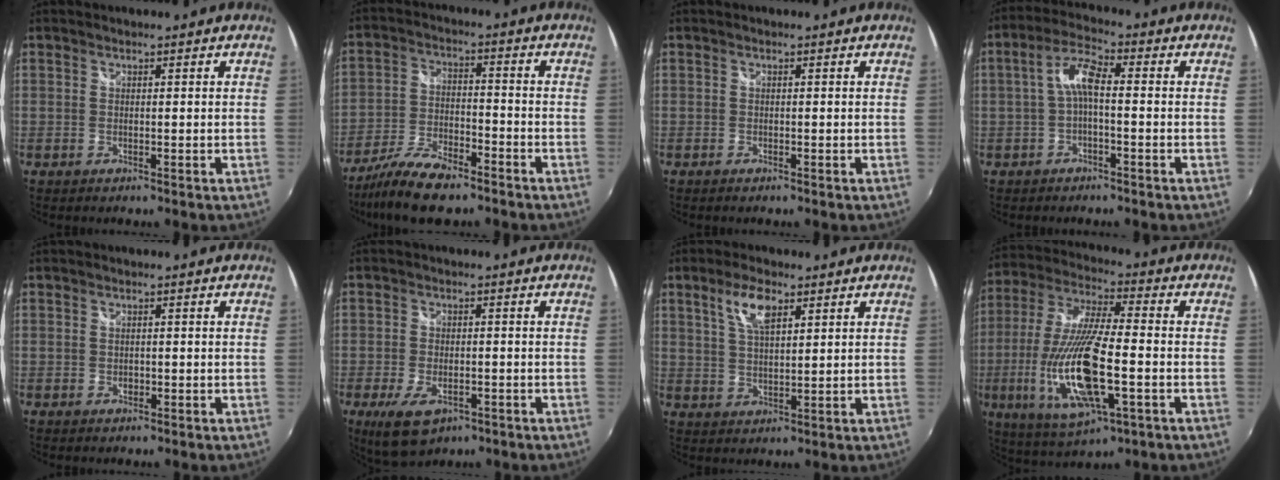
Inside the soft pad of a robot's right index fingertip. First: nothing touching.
{"total": 12.3, "force": [-9.5, 3.7, 6.8], "torque": [-0.152, -0.020, -0.177]}
{"total": 0.5, "force": [-0.4, 0.1, 0.2], "torque": [-0.006, -0.003, -0.009]}
{"total": 5.5, "force": [-0.7, 1.6, 5.2], "torque": [-0.112, 0.017, -0.015]}
{"total": 0.8, "force": [-0.2, 0.7, 0.3], "torque": [-0.004, -0.003, -0.003]}
{"total": 8.6, "force": [-4.4, 4.5, 5.9], "torque": [-0.132, -0.021, -0.073]}
{"total": 6.2, "force": [3.3, 2.2, 4.8], "torque": [-0.091, 0.007, 0.064]}
{"total": 19.9, "force": [-5.2, 5.4, 18.5], "torque": [-0.378, -0.029, -0.089]}